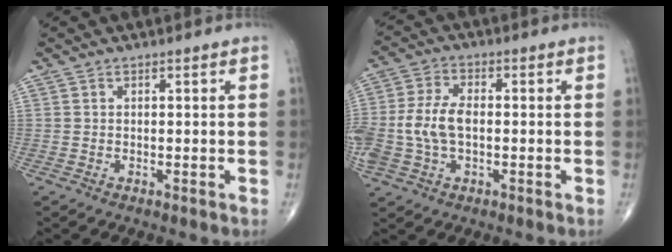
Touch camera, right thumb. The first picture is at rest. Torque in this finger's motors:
{"motor_torque": [1.59, 1.54, 1.09, -0.38, 0.45]}